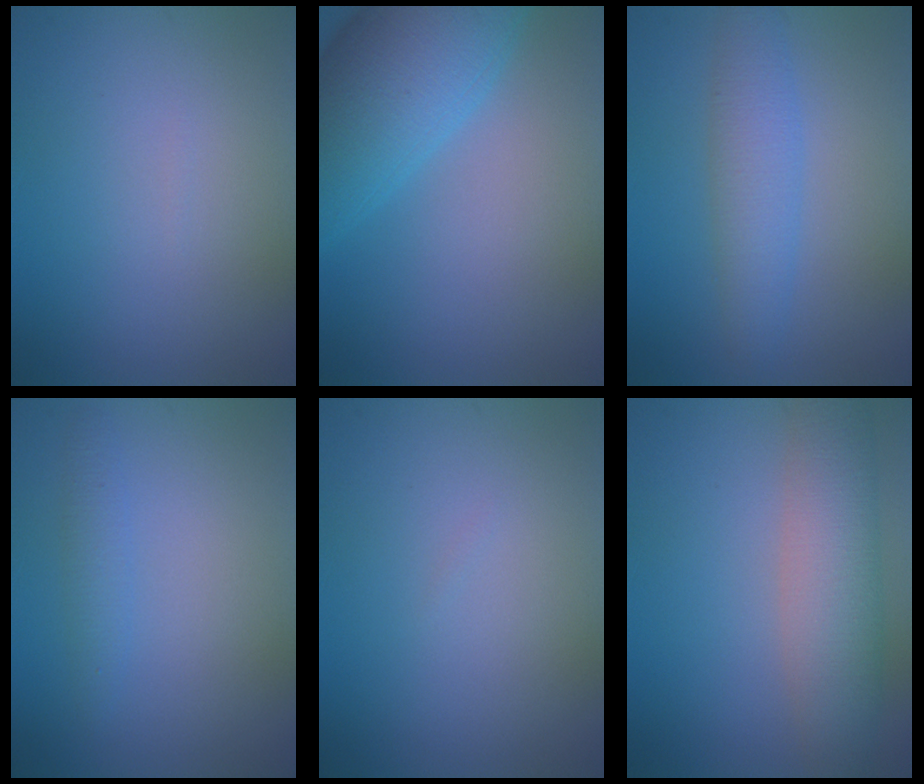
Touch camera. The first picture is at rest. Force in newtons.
{"total": 9.3, "press": 9.3, "slide": 0.4}
{"total": 3.4, "press": 3.4, "slide": 0.1}
{"total": 1.5, "press": 1.5, "slide": 0.1}
{"total": 0.0}
{"total": 5.8, "press": 5.8, "slide": 0.5}